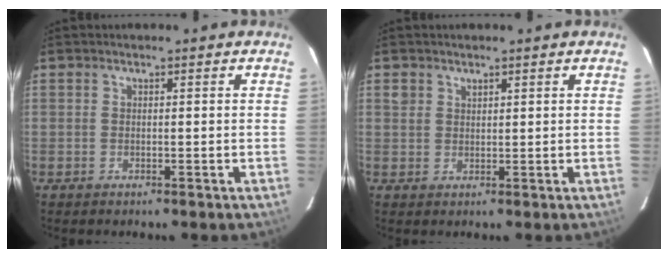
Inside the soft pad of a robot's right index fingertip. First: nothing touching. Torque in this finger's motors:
{"motor_torque": [0.03, 0.04, 0.04, 0.01]}